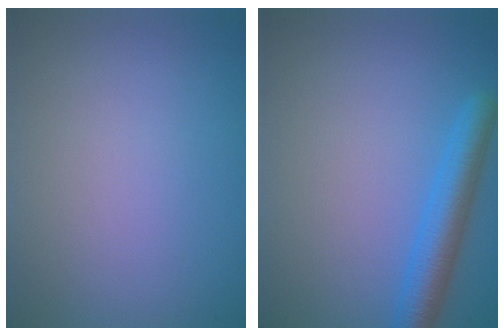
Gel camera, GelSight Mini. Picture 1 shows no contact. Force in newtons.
{"total": 3.7, "press": 3.7, "slide": 0.2}